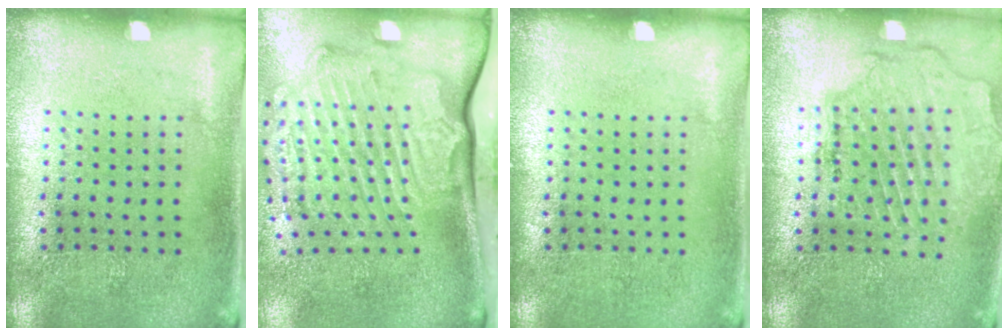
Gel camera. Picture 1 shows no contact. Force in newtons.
{"total": 2.6, "press": 2.2, "slide": 1.4}
{"total": 0.0}
{"total": 1.6, "press": 1.6, "slide": 0.4}